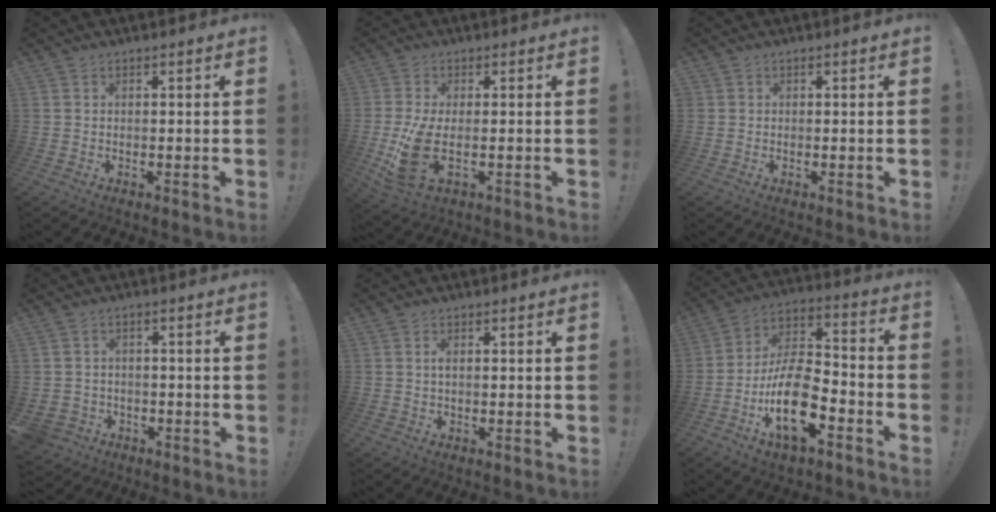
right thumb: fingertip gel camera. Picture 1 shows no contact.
{"total": 9.7, "force": [-1.3, 4.0, 8.7], "torque": [-0.185, -0.016, -0.020]}
{"total": 0.8, "force": [0.2, 0.7, 0.0], "torque": [-0.004, 0.002, 0.006]}
{"total": 3.3, "force": [-0.9, 3.2, 0.5], "torque": [-0.022, 0.009, -0.012]}
{"total": 1.0, "force": [0.1, 0.2, 1.0], "torque": [-0.025, 0.004, 0.002]}
{"total": 18.8, "force": [-8.1, 9.0, 14.4], "torque": [-0.270, 0.048, -0.132]}